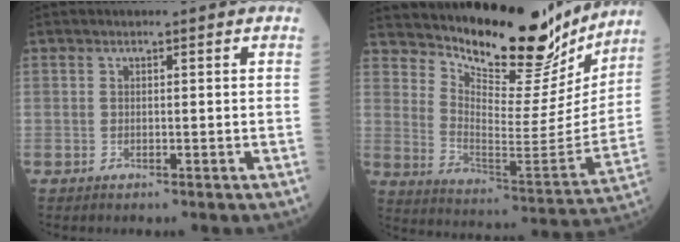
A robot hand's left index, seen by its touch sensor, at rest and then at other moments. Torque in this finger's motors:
{"motor_torque": [1.32, -0.82, 0.52, 0.09]}